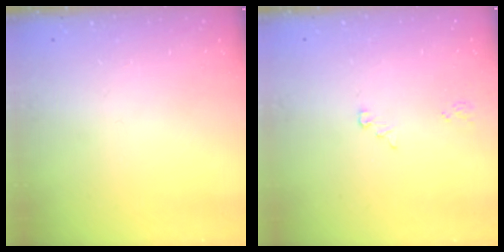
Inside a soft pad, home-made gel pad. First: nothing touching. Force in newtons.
{"total": 2.5, "press": 2.5, "slide": 0.2}